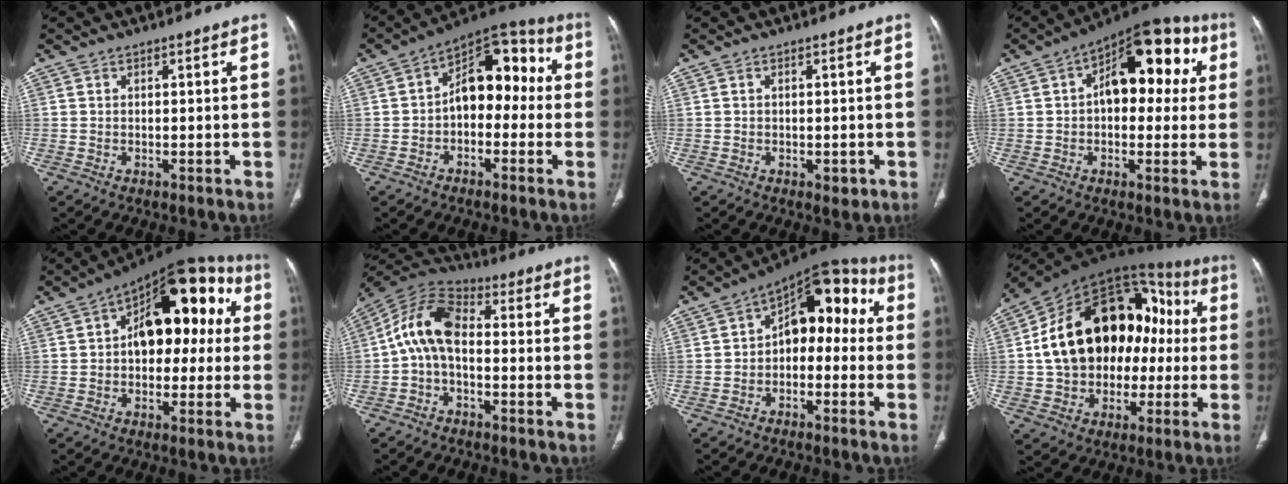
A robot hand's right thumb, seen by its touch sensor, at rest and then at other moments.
{"total": 13.2, "force": [-0.4, 8.4, 10.2], "torque": [-0.103, 0.052, -0.023]}
{"total": 2.0, "force": [-0.5, 1.2, 1.6], "torque": [-0.016, -0.001, -0.003]}
{"total": 17.9, "force": [3.8, 9.9, 14.4], "torque": [-0.147, 0.032, 0.045]}
{"total": 19.3, "force": [3.0, 10.9, 15.6], "torque": [-0.172, 0.045, 0.035]}
{"total": 10.3, "force": [-0.9, 6.0, 8.4], "torque": [-0.154, 0.033, -0.032]}
{"total": 13.2, "force": [0.2, 8.3, 10.3], "torque": [-0.091, 0.054, -0.014]}
{"total": 26.3, "force": [0.7, 18.2, 19.1], "torque": [-0.283, 0.052, 0.016]}